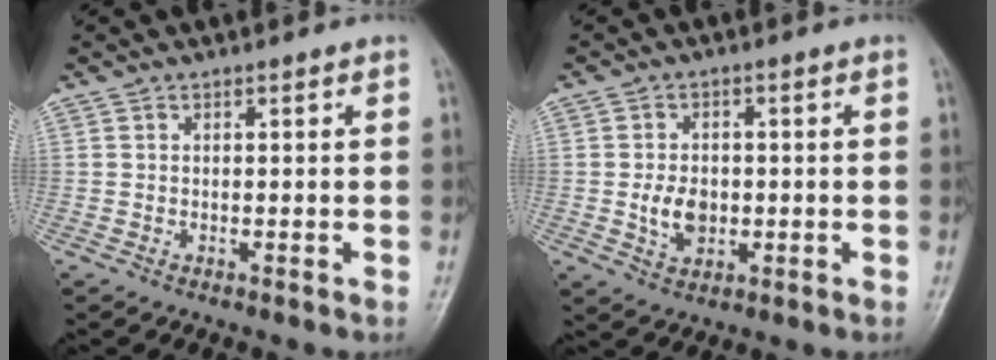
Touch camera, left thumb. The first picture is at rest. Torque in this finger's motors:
{"motor_torque": [-0.01, 0.03, 0.45, 0.18, 0.01]}